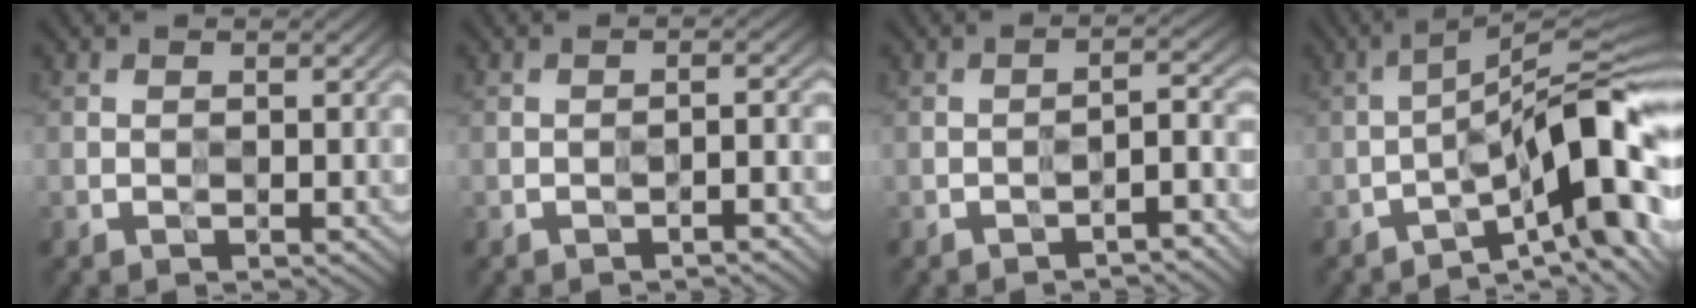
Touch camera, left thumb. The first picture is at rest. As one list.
[{"total": 1.8, "force": [-1.2, 0.2, 1.4], "torque": [-0.022, 0.009, -0.026]}, {"total": 3.2, "force": [-2.4, 0.3, 2.1], "torque": [-0.036, 0.015, -0.043]}, {"total": 13.2, "force": [-4.4, 3.2, 12.0], "torque": [-0.177, 0.014, -0.078]}]